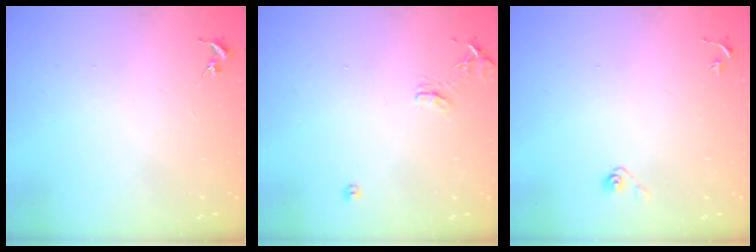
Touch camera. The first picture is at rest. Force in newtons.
{"total": 8.6, "press": 8.6, "slide": 0.8}
{"total": 4.0, "press": 3.3, "slide": 2.2}